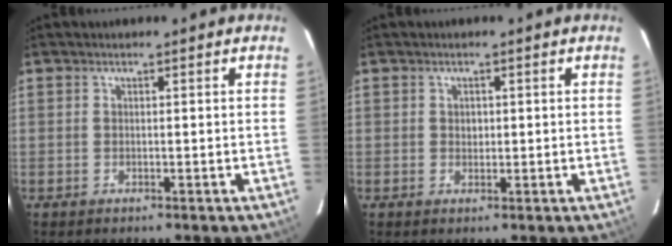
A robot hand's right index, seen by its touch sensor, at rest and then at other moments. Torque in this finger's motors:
{"motor_torque": [0.03, 0.02, 0.01, 0.02]}